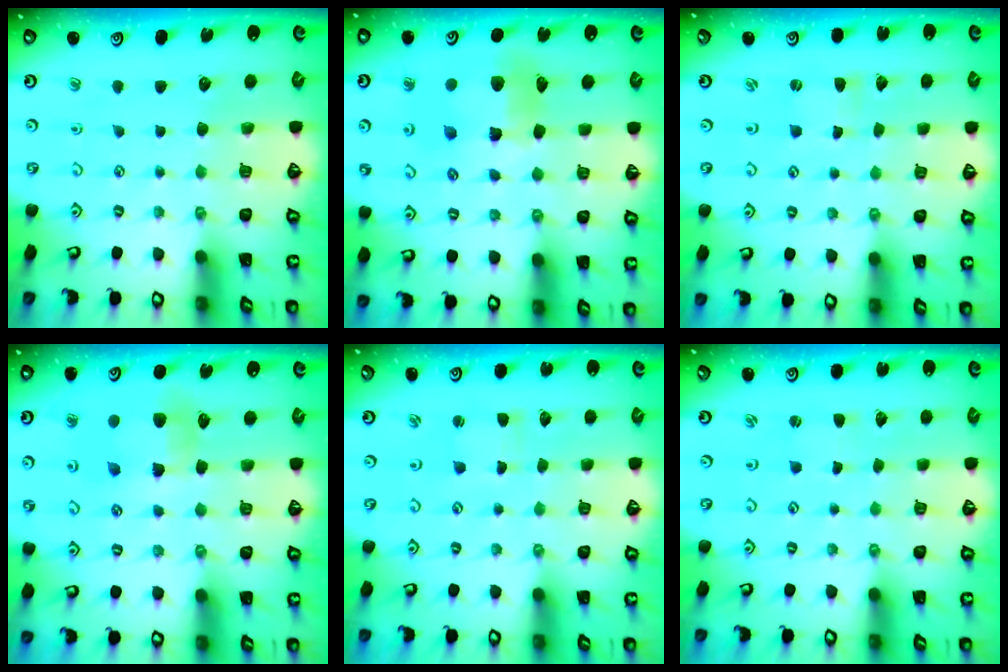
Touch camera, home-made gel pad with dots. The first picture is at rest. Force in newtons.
{"total": 11.0, "press": 10.9, "slide": 1.4}
{"total": 0.0}
{"total": 7.6, "press": 7.5, "slide": 1.1}
{"total": 2.2, "press": 2.2, "slide": 0.2}
{"total": 1.0, "press": 1.0, "slide": 0.2}